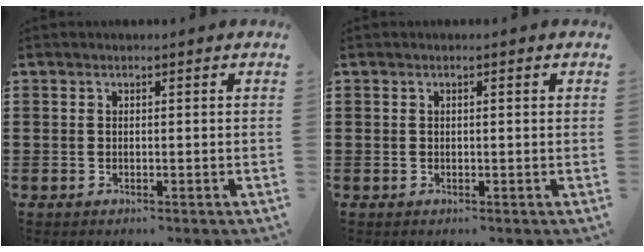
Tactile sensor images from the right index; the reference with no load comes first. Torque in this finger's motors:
{"motor_torque": [-0.36, 0.24, -0.01, -0.01]}